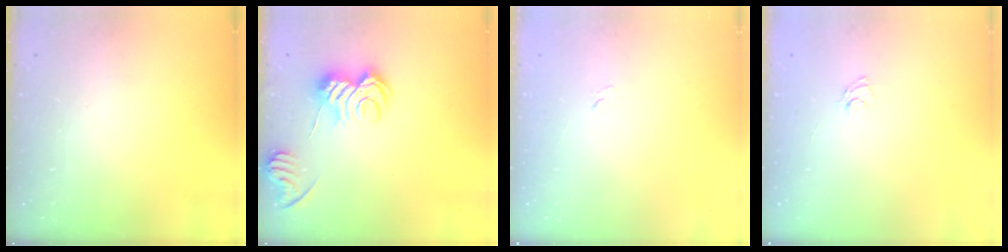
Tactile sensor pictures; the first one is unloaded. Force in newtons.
{"total": 9.8, "press": 9.8, "slide": 0.2}
{"total": 3.3, "press": 3.1, "slide": 1.0}
{"total": 3.7, "press": 3.5, "slide": 1.3}